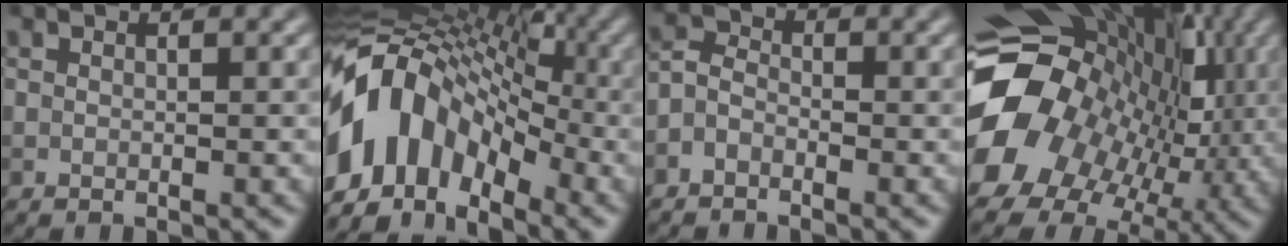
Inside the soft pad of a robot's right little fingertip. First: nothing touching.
{"total": 11.7, "force": [-3.1, 8.0, 8.0], "torque": [-0.145, 0.023, -0.070]}
{"total": 2.1, "force": [-1.3, 1.3, 1.1], "torque": [-0.020, 0.007, -0.038]}
{"total": 18.0, "force": [-2.0, 15.0, 9.7], "torque": [-0.182, -0.005, -0.045]}